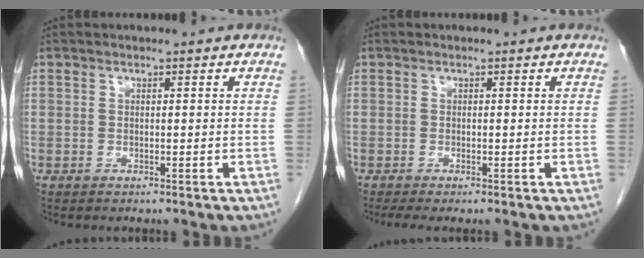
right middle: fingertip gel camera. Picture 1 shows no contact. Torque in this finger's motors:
{"motor_torque": [0.28, -0.11, 0.05, 0.02]}